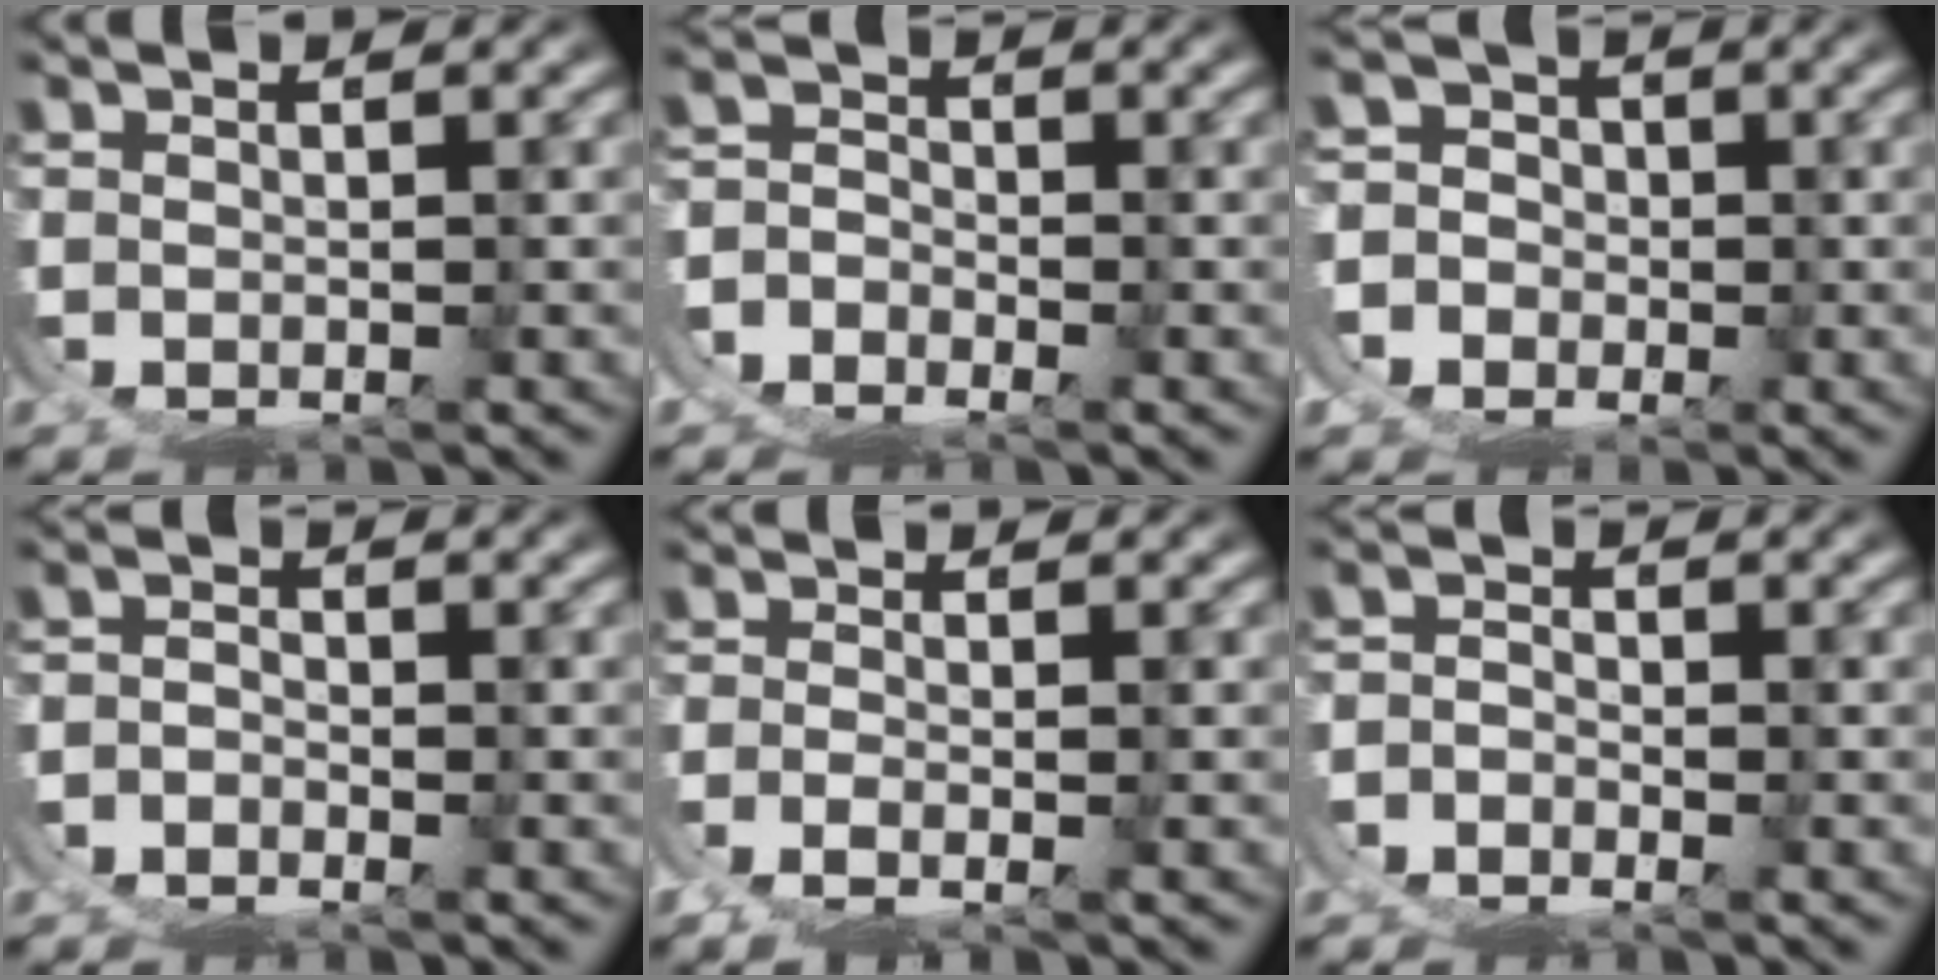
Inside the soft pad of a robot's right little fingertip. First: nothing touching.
{"total": 5.5, "force": [-3.2, 4.6, 0.2], "torque": [-0.027, -0.024, -0.057]}
{"total": 4.4, "force": [0.0, 4.4, 0.1], "torque": [-0.015, -0.016, -0.006]}
{"total": 4.1, "force": [-2.8, 3.0, 0.7], "torque": [-0.018, -0.020, -0.044]}
{"total": 1.6, "force": [-0.6, -1.2, 1.0], "torque": [-0.021, -0.008, -0.005]}
{"total": 4.5, "force": [-3.1, 3.3, 0.5], "torque": [-0.019, -0.023, -0.050]}